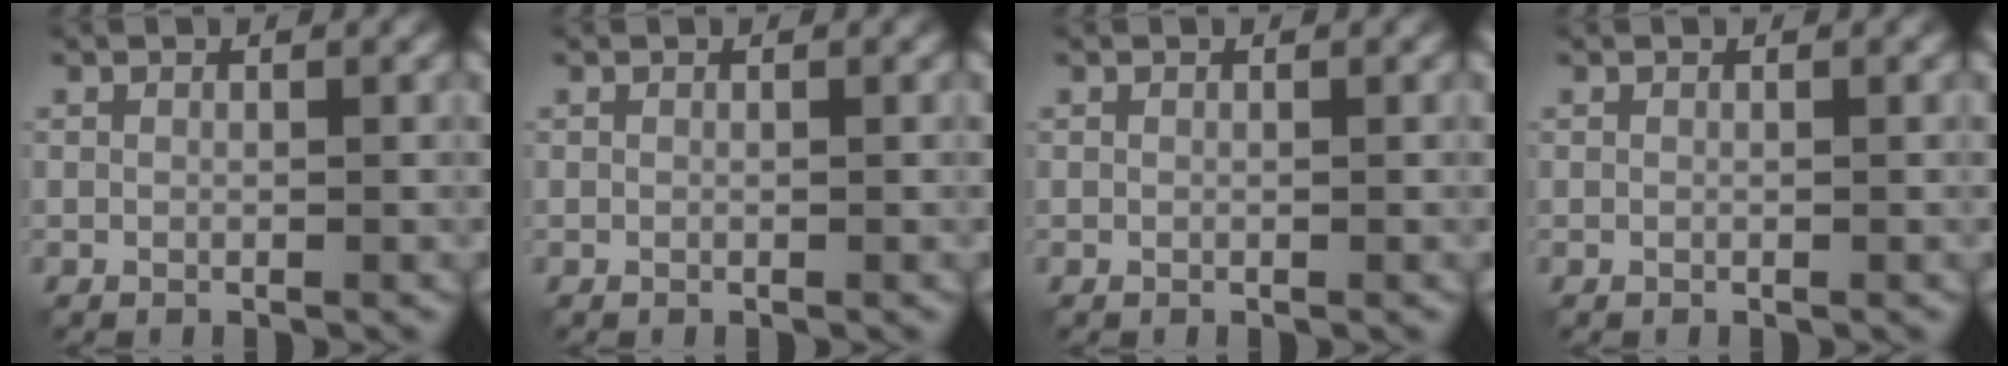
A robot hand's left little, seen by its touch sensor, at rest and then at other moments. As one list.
[{"total": 0.0}, {"total": 0.0}, {"total": 0.0}]